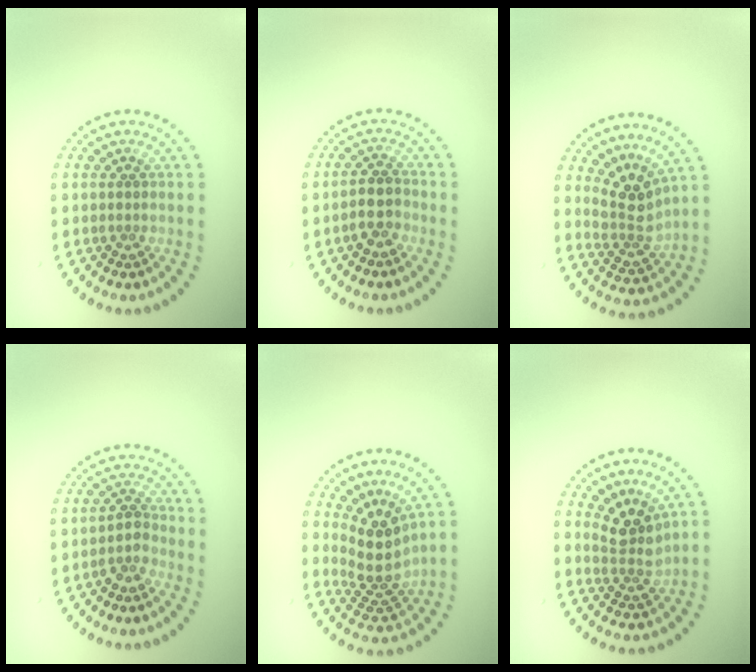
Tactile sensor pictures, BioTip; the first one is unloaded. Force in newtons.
{"total": 2.3, "press": 2.0, "slide": 1.0}
{"total": 3.3, "press": 2.4, "slide": 2.2}
{"total": 1.8, "press": 1.5, "slide": 1.0}
{"total": 4.1, "press": 2.9, "slide": 2.9}
{"total": 3.2, "press": 2.3, "slide": 2.3}